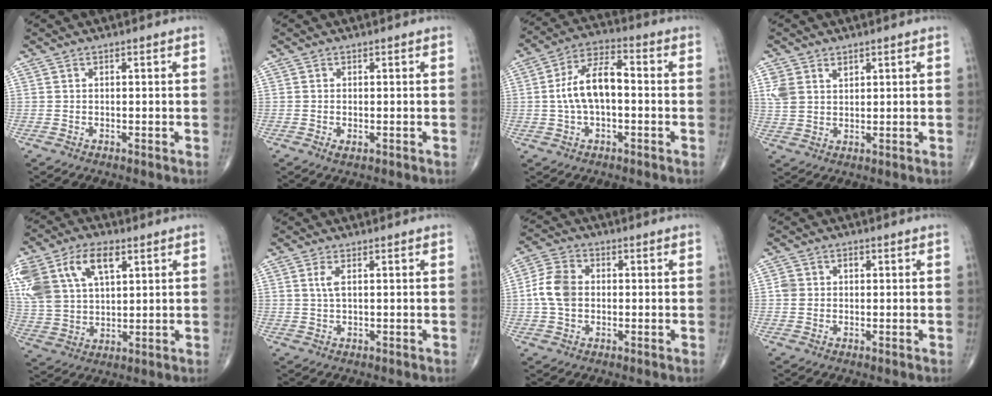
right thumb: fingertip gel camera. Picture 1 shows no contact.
{"total": 1.3, "force": [-0.4, 0.5, 1.1], "torque": [-0.020, -0.004, -0.006]}
{"total": 10.6, "force": [-0.3, 5.3, 9.2], "torque": [-0.174, 0.033, -0.012]}
{"total": 5.2, "force": [2.3, 3.6, 2.9], "torque": [-0.048, -0.005, 0.053]}
{"total": 19.3, "force": [8.1, 11.5, 13.2], "torque": [-0.293, 0.012, 0.156]}
{"total": 2.2, "force": [0.7, 0.7, 2.0], "torque": [-0.046, 0.002, 0.018]}
{"total": 7.4, "force": [-0.1, 5.4, 5.0], "torque": [-0.100, 0.016, -0.009]}
{"total": 2.8, "force": [0.3, 2.4, 1.2], "torque": [-0.012, 0.010, 0.007]}